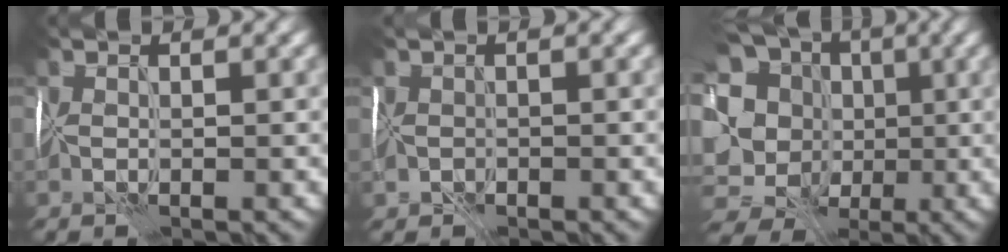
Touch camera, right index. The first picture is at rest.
{"total": 1.3, "force": [-1.1, 0.6, -0.2], "torque": [0.003, -0.003, -0.021]}
{"total": 13.0, "force": [-0.7, 12.3, 4.1], "torque": [-0.121, 0.032, -0.012]}